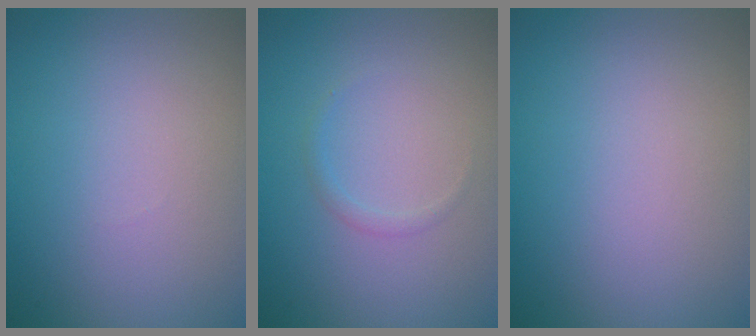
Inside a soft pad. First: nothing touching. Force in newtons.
{"total": 0.8, "press": 0.8, "slide": 0.1}
{"total": 0.0}